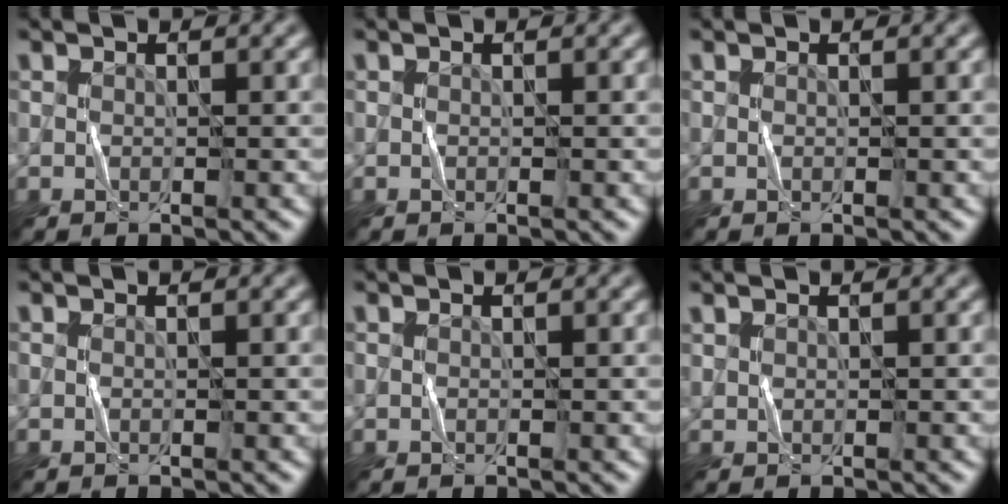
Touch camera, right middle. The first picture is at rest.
{"total": 0.0}
{"total": 0.0}
{"total": 0.0}
{"total": 0.0}
{"total": 0.6, "force": [0.6, 0.2, 0.1], "torque": [-0.005, 0.002, 0.017]}